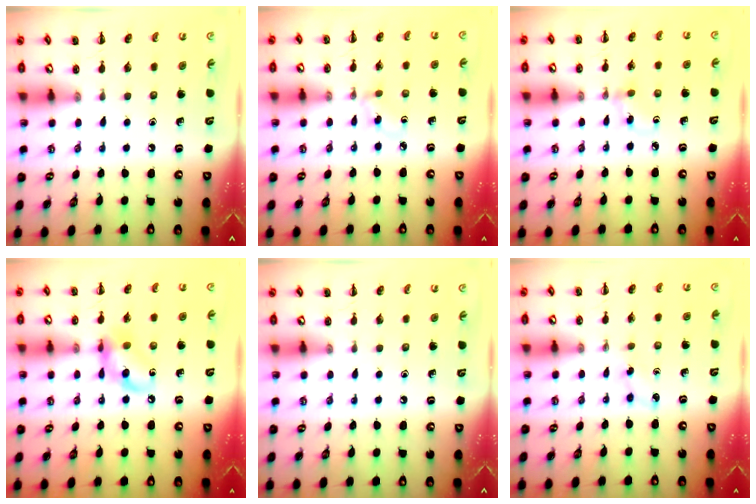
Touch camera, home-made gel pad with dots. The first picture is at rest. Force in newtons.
{"total": 2.3, "press": 2.0, "slide": 1.1}
{"total": 2.8, "press": 2.5, "slide": 1.2}
{"total": 10.1, "press": 9.9, "slide": 1.6}
{"total": 0.0}
{"total": 3.0, "press": 2.8, "slide": 0.9}